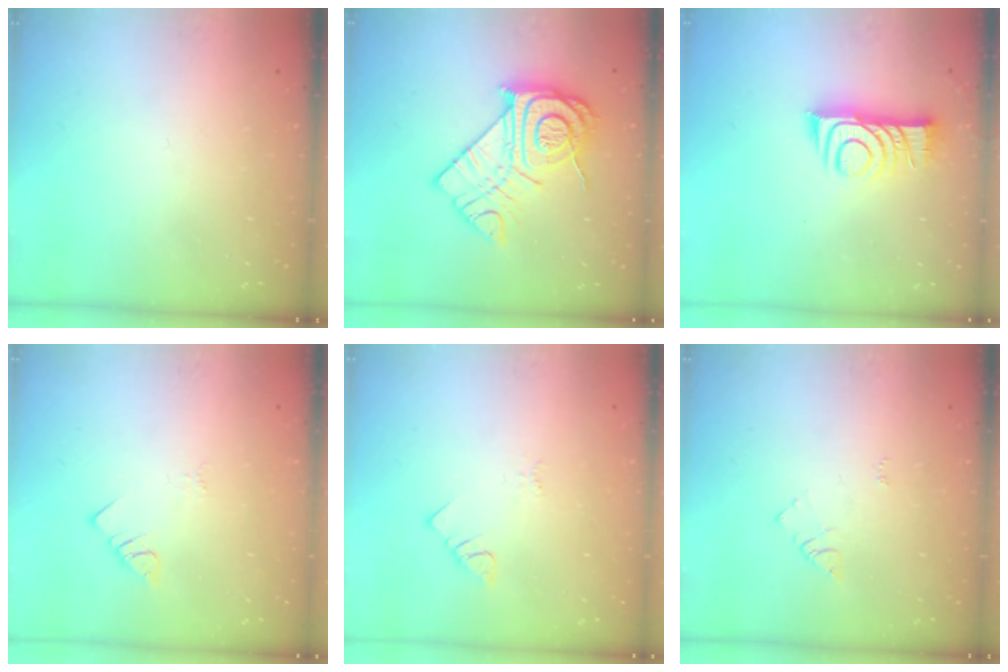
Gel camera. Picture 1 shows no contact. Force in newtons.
{"total": 17.3, "press": 17.2, "slide": 1.3}
{"total": 10.2, "press": 10.2, "slide": 0.4}
{"total": 3.1, "press": 3.1, "slide": 0.4}
{"total": 2.0, "press": 2.0, "slide": 0.4}
{"total": 5.4, "press": 5.4, "slide": 0.5}